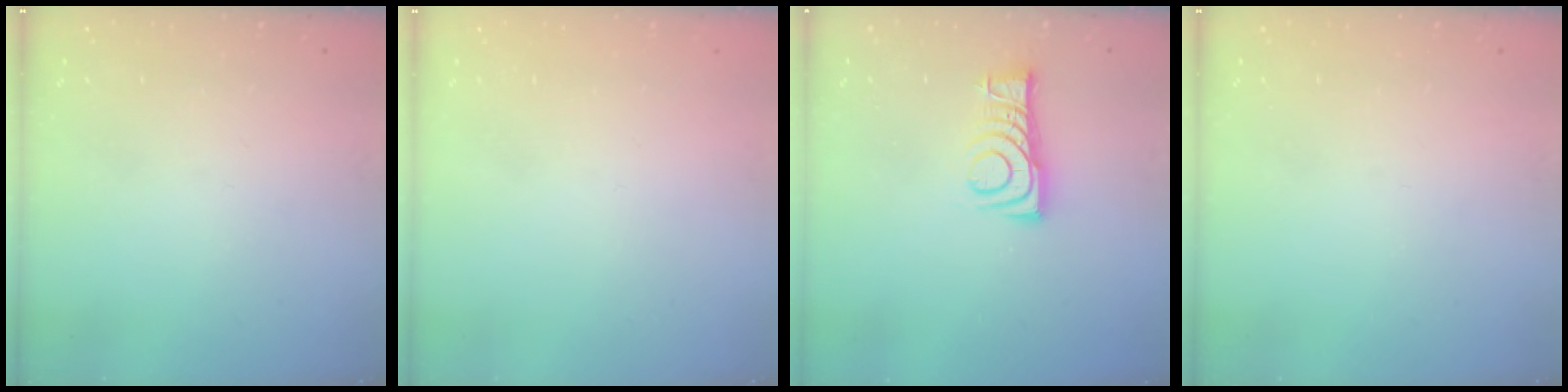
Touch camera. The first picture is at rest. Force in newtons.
{"total": 1.5, "press": 1.5, "slide": 0.1}
{"total": 8.0, "press": 7.9, "slide": 0.5}
{"total": 0.0}